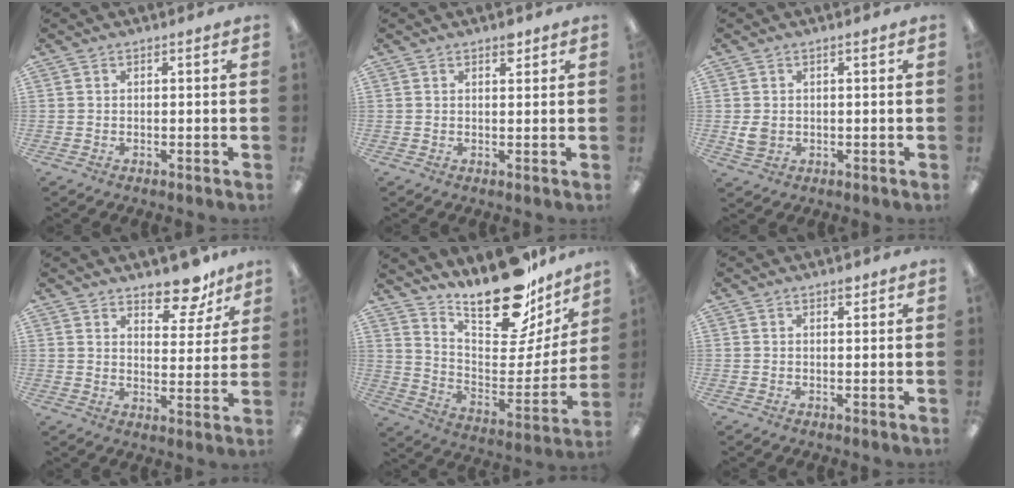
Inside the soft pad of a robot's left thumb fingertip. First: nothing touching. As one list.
[{"total": 2.3, "force": [1.6, 1.1, 1.3], "torque": [-0.003, -0.008, 0.023]}, {"total": 3.5, "force": [0.2, 2.8, 2.2], "torque": [-0.024, -0.001, 0.003]}, {"total": 9.5, "force": [7.8, 3.9, 3.8], "torque": [-0.034, -0.056, 0.136]}, {"total": 22.3, "force": [18.9, 7.1, 9.6], "torque": [-0.130, -0.149, 0.320]}, {"total": 1.3, "force": [1.0, 0.5, 0.6], "torque": [0.001, -0.006, 0.014]}]